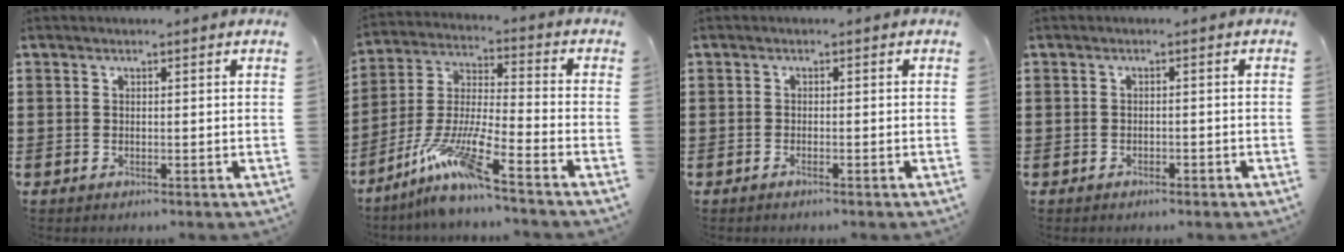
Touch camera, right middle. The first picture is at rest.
{"total": 10.6, "force": [-8.0, -0.2, 7.0], "torque": [-0.154, -0.014, -0.163]}
{"total": 0.7, "force": [-0.5, 0.0, 0.5], "torque": [-0.009, -0.003, -0.010]}
{"total": 1.5, "force": [-1.4, 0.5, 0.2], "torque": [-0.008, 0.002, -0.030]}